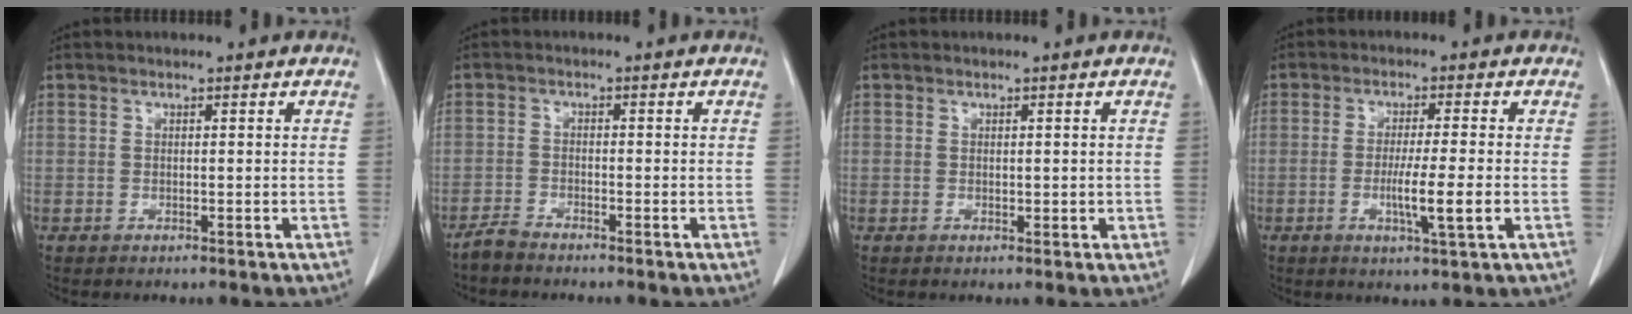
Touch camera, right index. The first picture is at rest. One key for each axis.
{"total": 2.0, "fx": -1.9, "fy": 0.1, "fz": 0.6, "tx": -0.018, "ty": -0.004, "tz": -0.038}
{"total": 1.1, "fx": 0.1, "fy": 0.8, "fz": 0.7, "tx": -0.007, "ty": 0.001, "tz": 0.005}
{"total": 6.4, "fx": -1.5, "fy": -0.3, "fz": 6.2, "tx": -0.106, "ty": -0.014, "tz": -0.025}